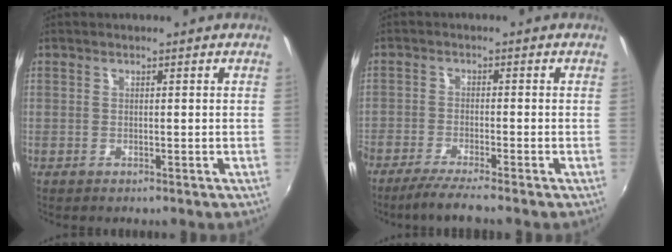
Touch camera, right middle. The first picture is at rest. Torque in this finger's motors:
{"motor_torque": [0.88, -0.96, 0.45, 0.12]}